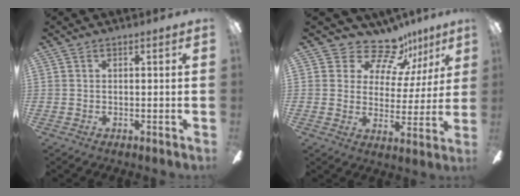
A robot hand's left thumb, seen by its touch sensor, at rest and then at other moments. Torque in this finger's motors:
{"motor_torque": [0.49, -0.13, -0.23, -0.23, -0.01]}